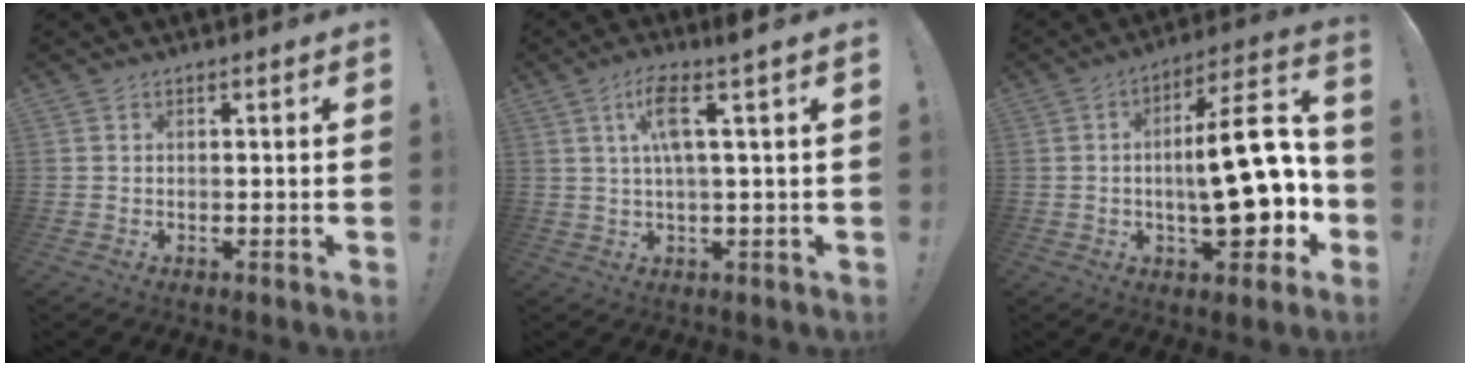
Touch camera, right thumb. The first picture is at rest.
{"total": 8.5, "force": [2.7, 0.5, 8.0], "torque": [-0.147, 0.000, 0.041]}
{"total": 21.7, "force": [-2.4, 7.9, 20.1], "torque": [-0.279, 0.013, -0.036]}